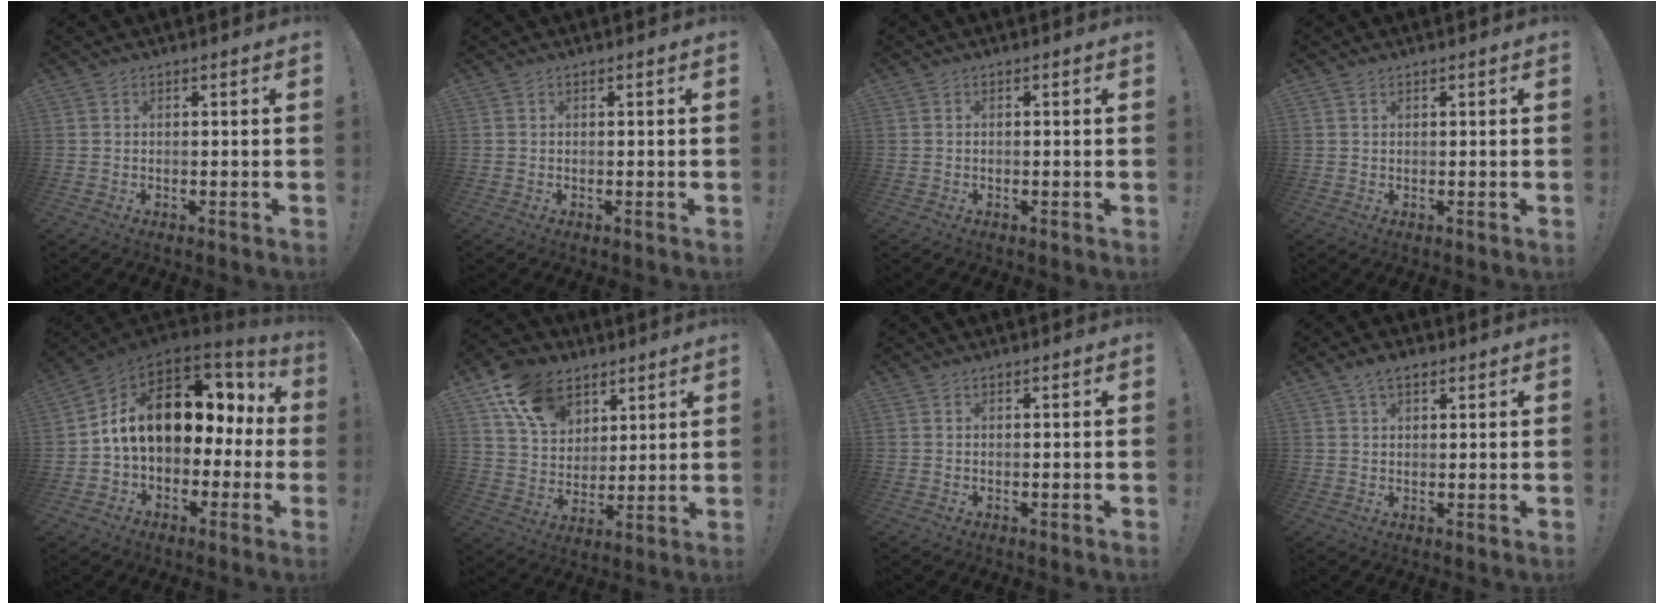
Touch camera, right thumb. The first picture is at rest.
{"total": 0.0}
{"total": 0.0}
{"total": 0.6, "force": [0.4, 0.4, 0.2], "torque": [0.001, -0.002, 0.007]}
{"total": 17.4, "force": [4.6, 11.5, 12.3], "torque": [-0.179, -0.005, 0.095]}
{"total": 14.8, "force": [8.3, 10.5, 6.4], "torque": [-0.107, -0.041, 0.159]}
{"total": 0.0}
{"total": 4.1, "force": [2.3, 2.2, 2.6], "torque": [-0.039, -0.005, 0.042]}